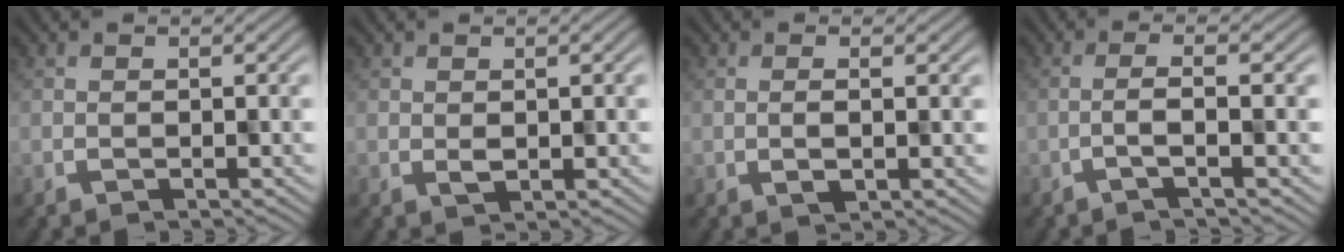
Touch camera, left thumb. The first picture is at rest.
{"total": 1.7, "force": [0.7, 0.9, 1.3], "torque": [-0.022, -0.005, 0.010]}
{"total": 1.6, "force": [0.7, 0.3, 1.4], "torque": [-0.023, 0.002, 0.010]}
{"total": 2.5, "force": [-0.5, 0.1, 2.4], "torque": [-0.027, 0.014, -0.028]}